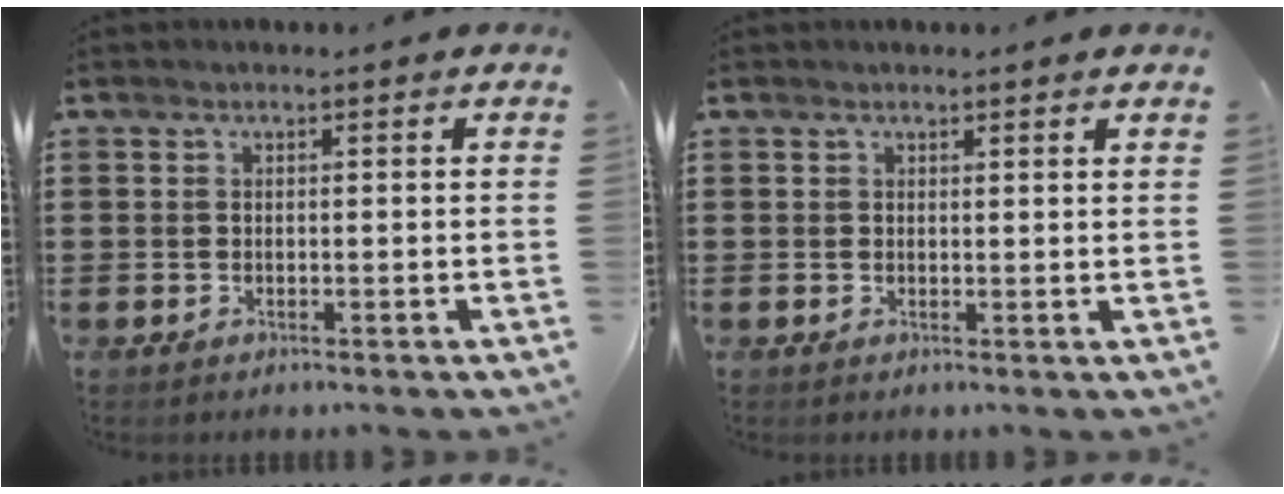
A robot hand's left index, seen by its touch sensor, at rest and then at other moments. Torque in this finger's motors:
{"motor_torque": [-0.02, 0.01, -0.05, -0.01]}